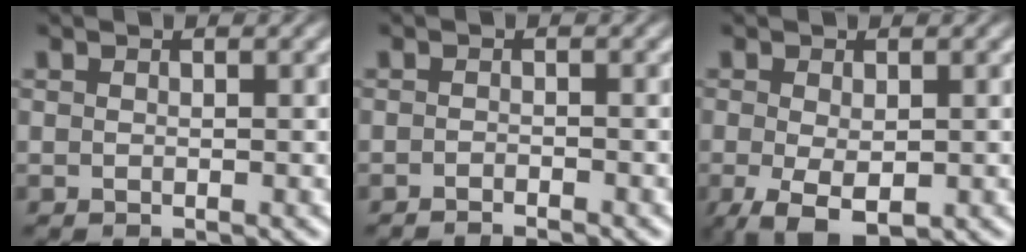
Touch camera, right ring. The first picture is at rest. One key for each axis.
{"total": 1.5, "fx": -1.5, "fy": -0.2, "fz": -0.1, "tx": -0.002, "ty": -0.009, "tz": -0.024}
{"total": 6.2, "fx": -3.5, "fy": 3.1, "fz": 4.0, "tx": -0.091, "ty": -0.052, "tz": -0.028}